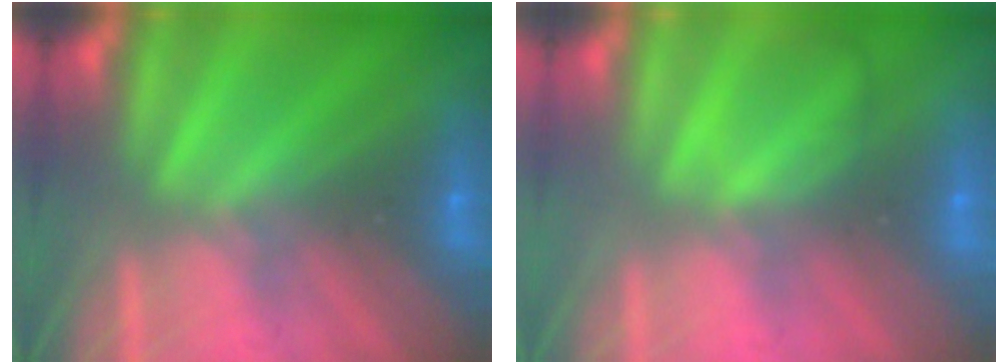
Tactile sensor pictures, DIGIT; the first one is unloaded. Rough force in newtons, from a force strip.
{"total": 2.1}